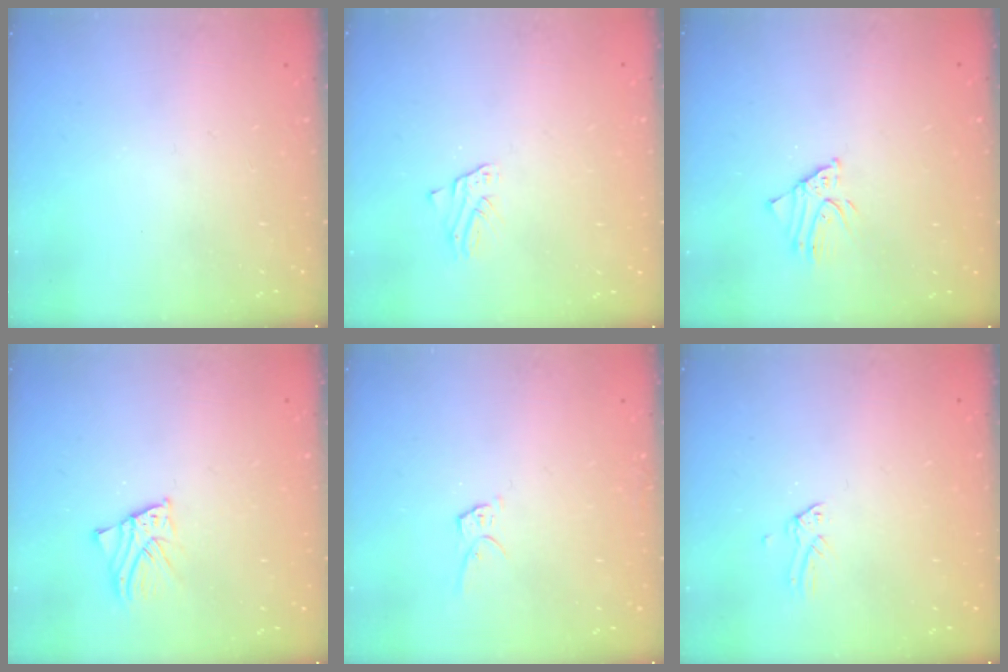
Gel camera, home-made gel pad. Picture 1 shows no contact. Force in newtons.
{"total": 1.6, "press": 1.6, "slide": 0.1}
{"total": 2.5, "press": 2.5, "slide": 0.2}
{"total": 2.6, "press": 2.6, "slide": 0.1}
{"total": 5.3, "press": 5.3, "slide": 0.2}
{"total": 0.0}